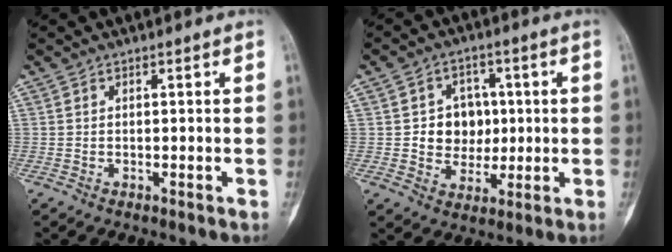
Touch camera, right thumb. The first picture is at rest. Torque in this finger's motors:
{"motor_torque": [0.37, 1.14, 0.27, 0.27, 0.00]}